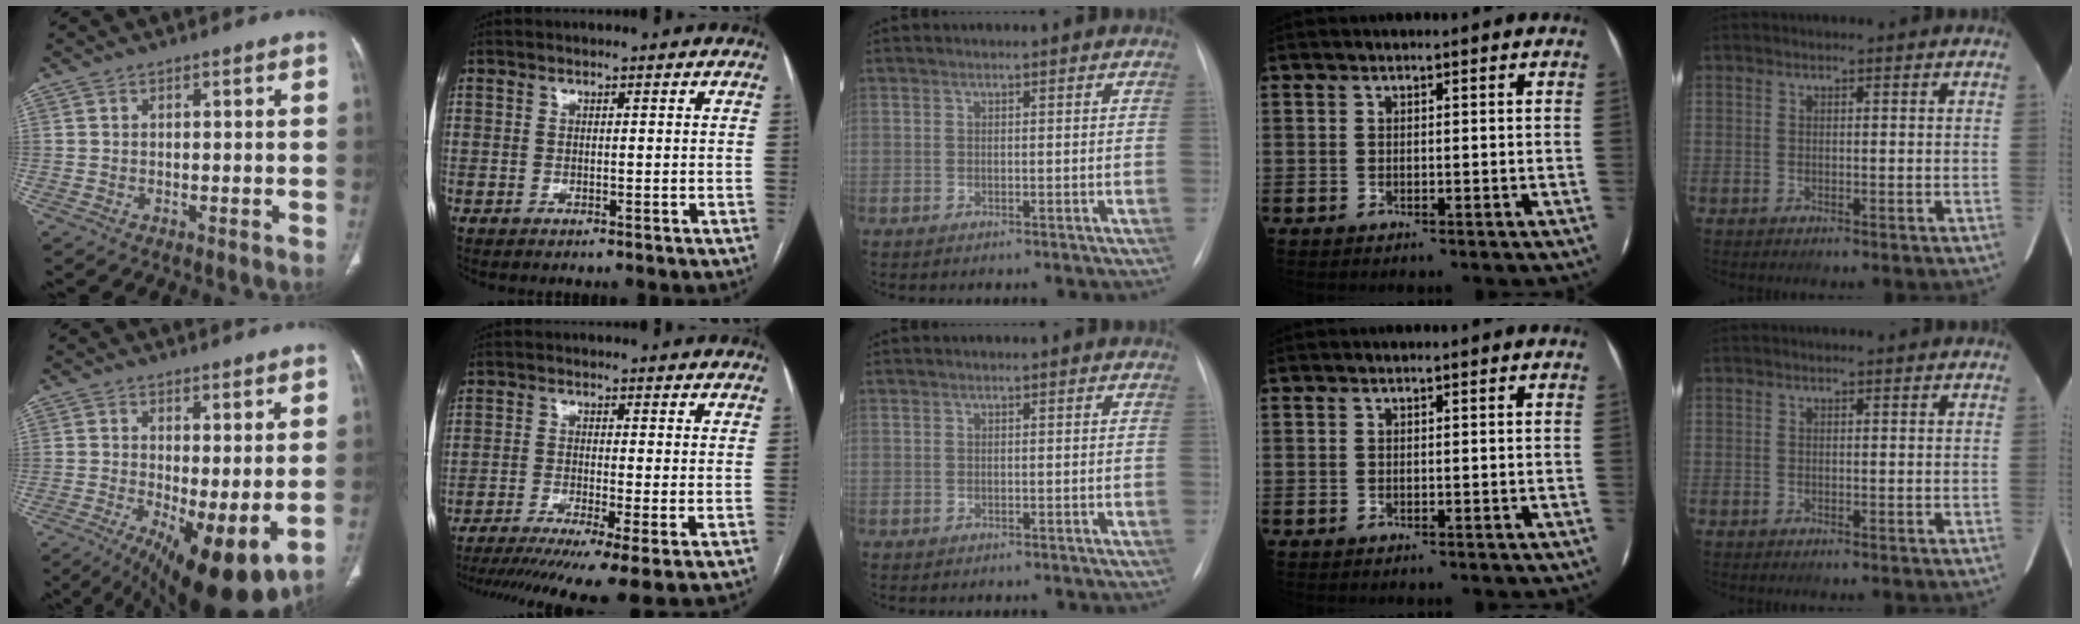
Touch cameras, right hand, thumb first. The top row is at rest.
{"thumb": {"total": 13.6, "force": [-3.1, 4.4, 12.5], "torque": [-0.192, -0.024, -0.031]}, "index": {"total": 14.3, "force": [-10.1, 0.7, 10.0], "torque": [-0.155, -0.027, -0.159]}}